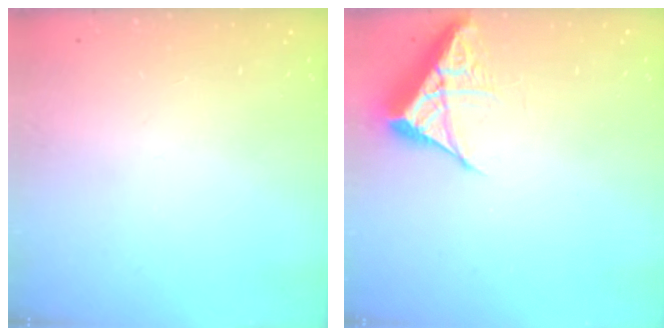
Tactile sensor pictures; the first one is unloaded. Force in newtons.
{"total": 6.9, "press": 6.8, "slide": 0.6}